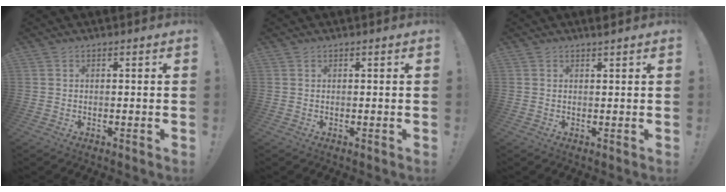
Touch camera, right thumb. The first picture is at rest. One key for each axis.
{"total": 0.0}
{"total": 1.1, "fx": 1.0, "fy": -0.2, "fz": 0.6, "tx": -0.009, "ty": -0.002, "tz": 0.017}